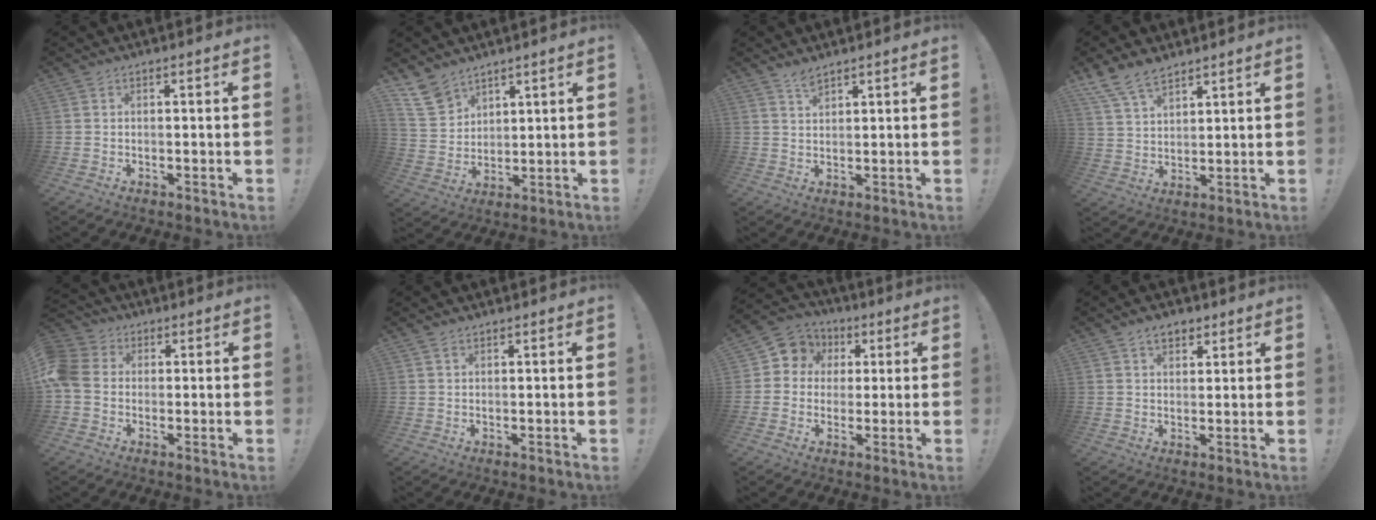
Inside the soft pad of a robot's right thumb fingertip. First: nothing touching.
{"total": 10.9, "force": [7.9, 6.9, 3.0], "torque": [-0.062, -0.048, 0.161]}
{"total": 2.9, "force": [2.5, 0.8, 1.1], "torque": [-0.017, -0.015, 0.045]}
{"total": 8.9, "force": [7.0, 4.0, 3.7], "torque": [-0.079, -0.034, 0.139]}
{"total": 8.5, "force": [-0.5, 7.1, 4.7], "torque": [-0.104, 0.021, -0.006]}
{"total": 1.2, "force": [0.9, 0.4, 0.6], "torque": [-0.007, -0.003, 0.017]}
{"total": 8.0, "force": [1.6, 7.5, 2.4], "torque": [-0.034, -0.002, 0.035]}
{"total": 4.9, "force": [3.0, 3.1, 2.4], "torque": [-0.027, -0.008, 0.053]}